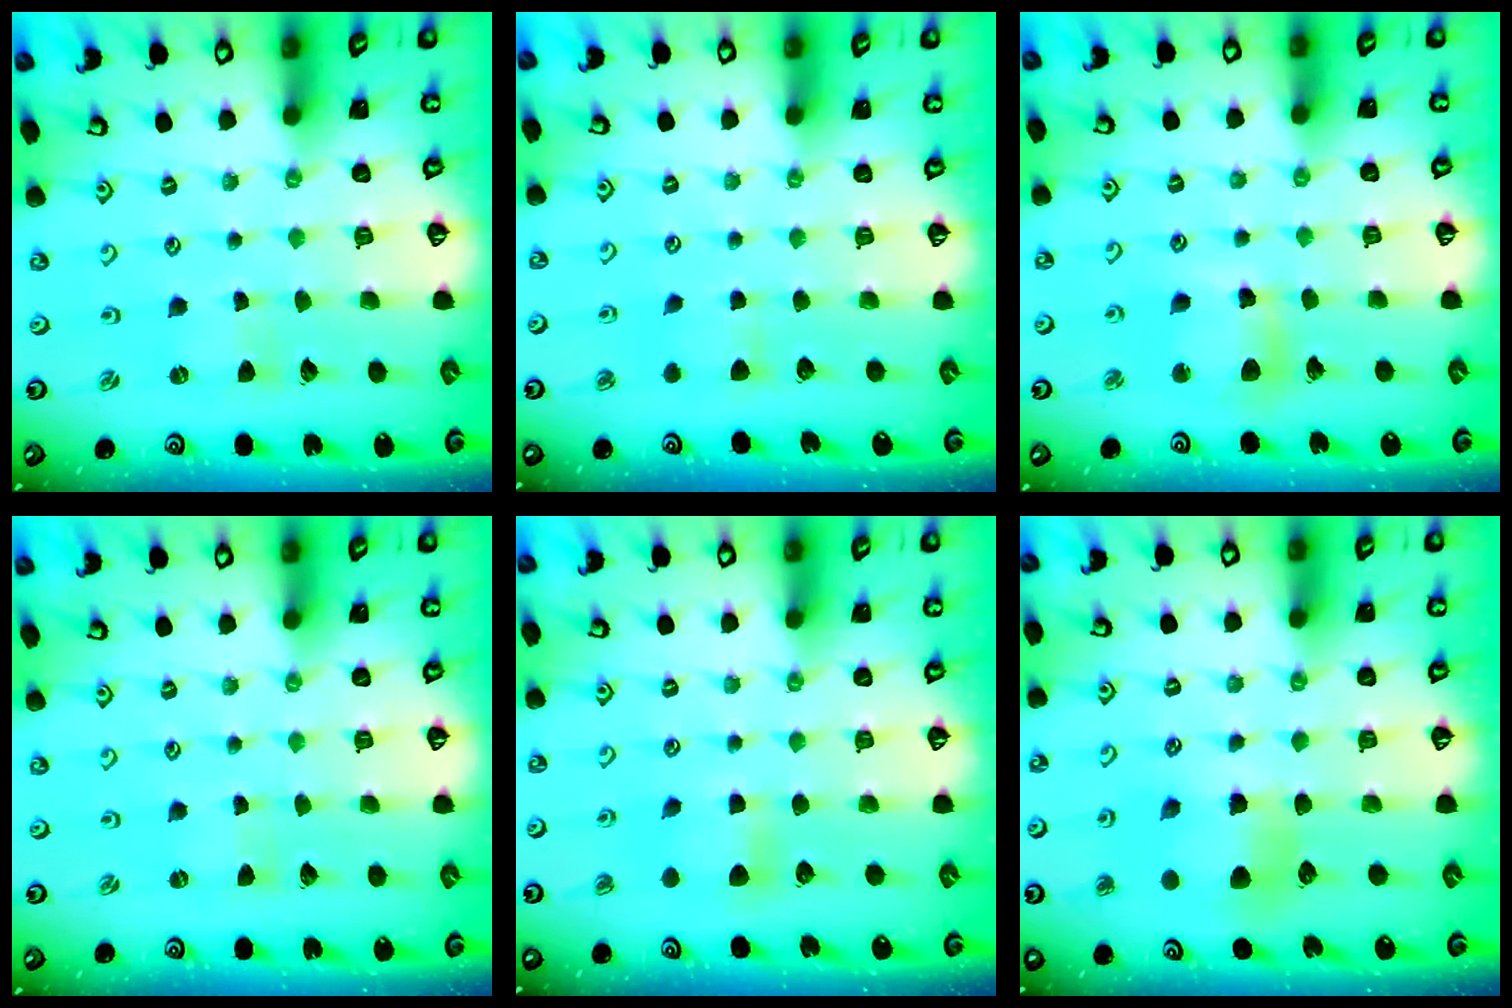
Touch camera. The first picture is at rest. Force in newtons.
{"total": 5.0, "press": 4.9, "slide": 0.5}
{"total": 9.5, "press": 9.4, "slide": 1.4}
{"total": 0.0}
{"total": 5.5, "press": 5.5, "slide": 0.7}
{"total": 6.7, "press": 6.7, "slide": 0.8}